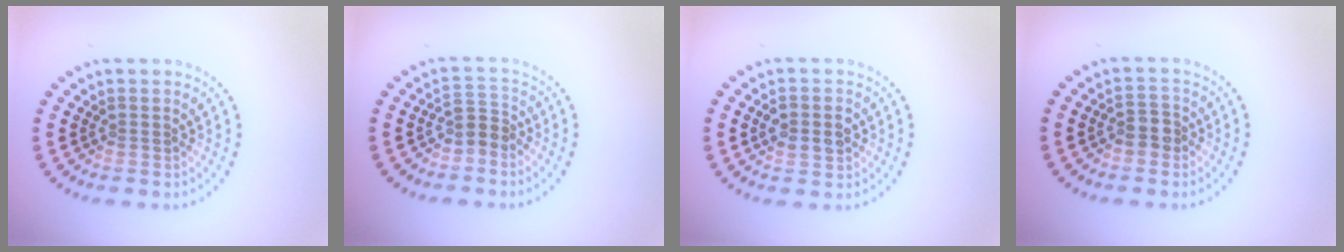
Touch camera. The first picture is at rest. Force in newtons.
{"total": 2.1, "press": 1.6, "slide": 1.4}
{"total": 3.1, "press": 3.1, "slide": 0.2}
{"total": 1.8, "press": 1.7, "slide": 0.7}